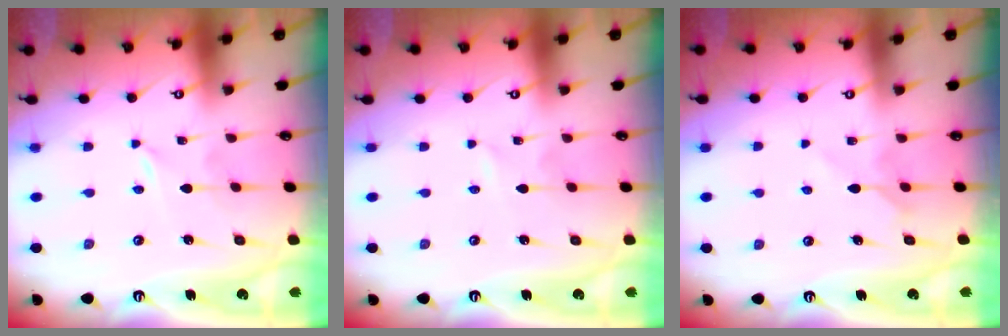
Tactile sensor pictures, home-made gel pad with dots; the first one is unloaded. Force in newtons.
{"total": 0.0}
{"total": 5.7, "press": 5.6, "slide": 0.6}